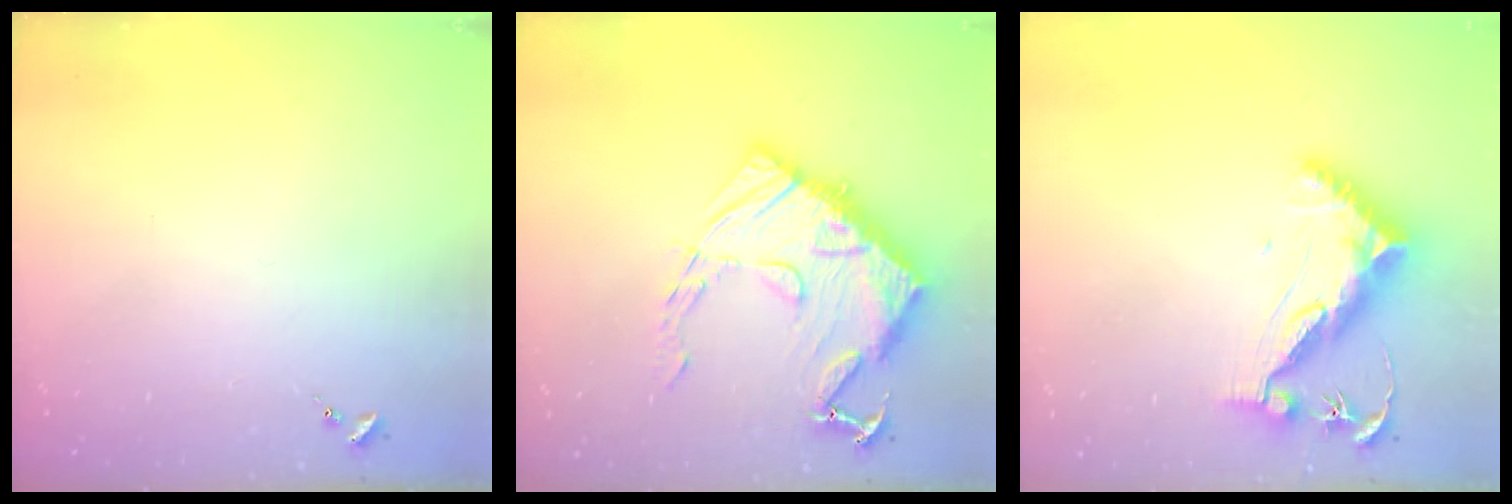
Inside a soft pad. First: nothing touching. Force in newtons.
{"total": 22.1, "press": 22.0, "slide": 2.0}
{"total": 12.2, "press": 12.1, "slide": 0.7}